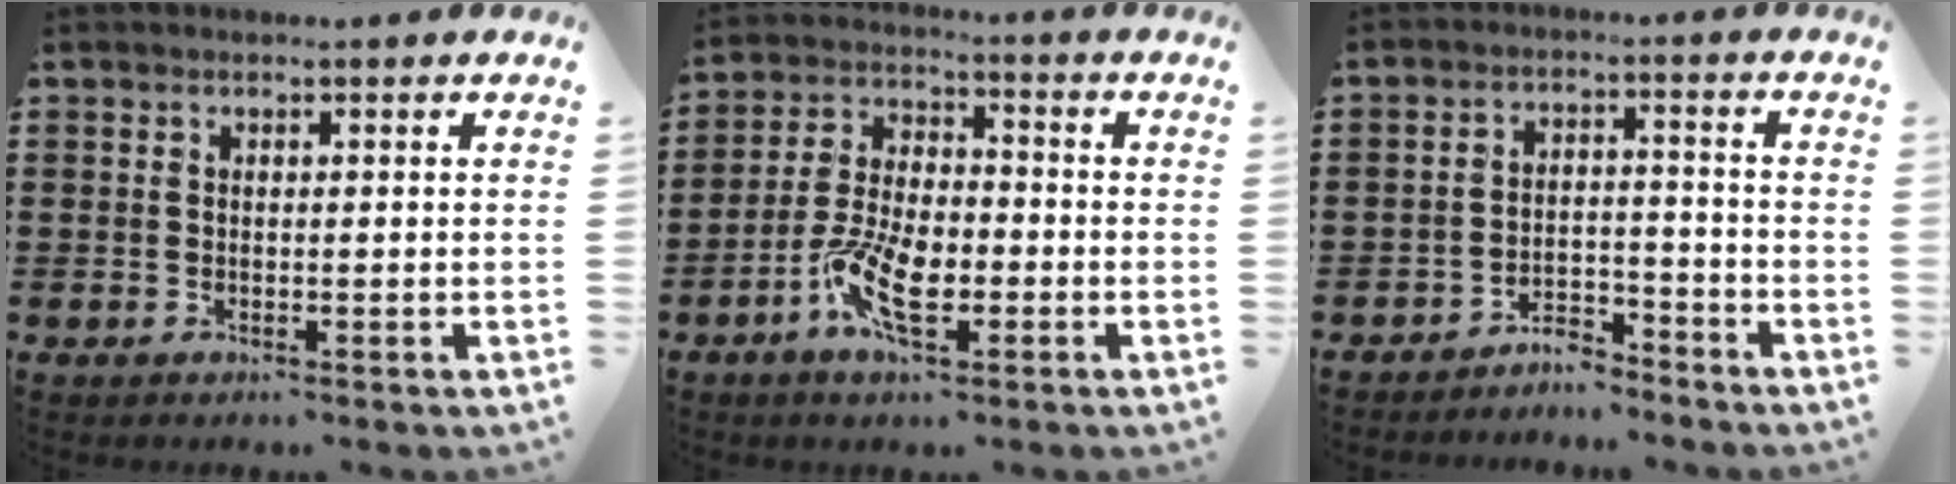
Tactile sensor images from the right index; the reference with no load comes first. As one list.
[{"total": 9.0, "force": [-3.7, 4.0, 7.1], "torque": [-0.163, -0.004, -0.072]}, {"total": 4.1, "force": [-4.0, 0.6, 0.4], "torque": [-0.014, 0.006, -0.083]}]